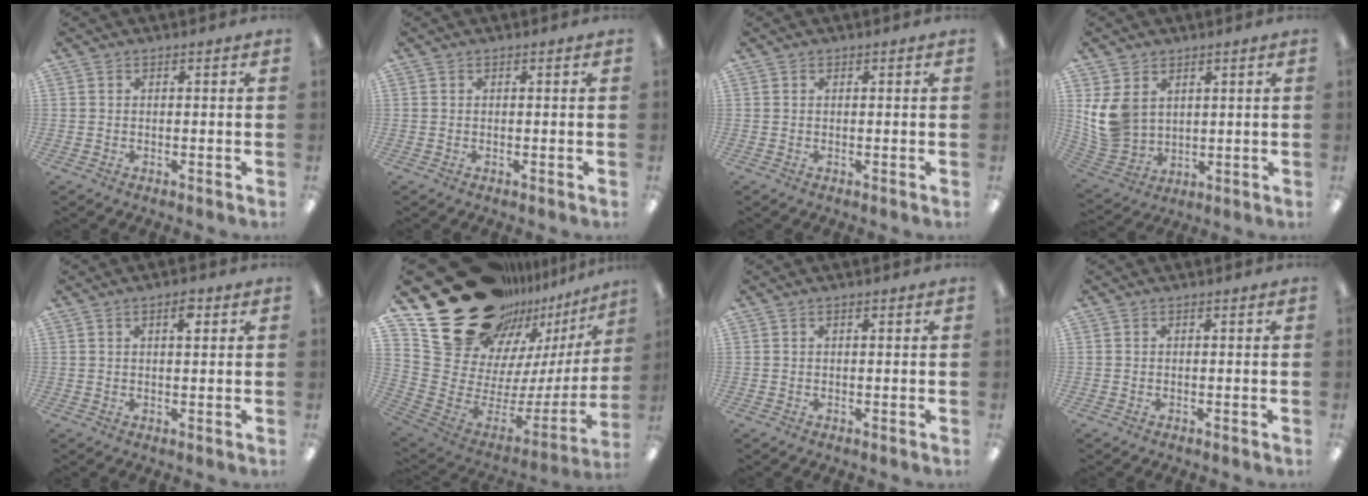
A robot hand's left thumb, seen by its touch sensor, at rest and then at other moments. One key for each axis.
{"total": 0.0}
{"total": 0.0}
{"total": 10.1, "fx": 3.2, "fy": 8.1, "fz": 5.0, "tx": -0.132, "ty": -0.006, "tz": 0.067}
{"total": 3.5, "fx": 1.9, "fy": 1.2, "fz": 2.7, "tx": -0.034, "ty": -0.005, "tz": 0.026}
{"total": 24.1, "fx": 17.6, "fy": 13.1, "fz": 10.1, "tx": -0.133, "ty": -0.153, "tz": 0.359}
{"total": 0.6, "fx": 0.3, "fy": 0.2, "fz": 0.5, "tx": -0.009, "ty": 0.001, "tz": 0.006}
{"total": 0.0}